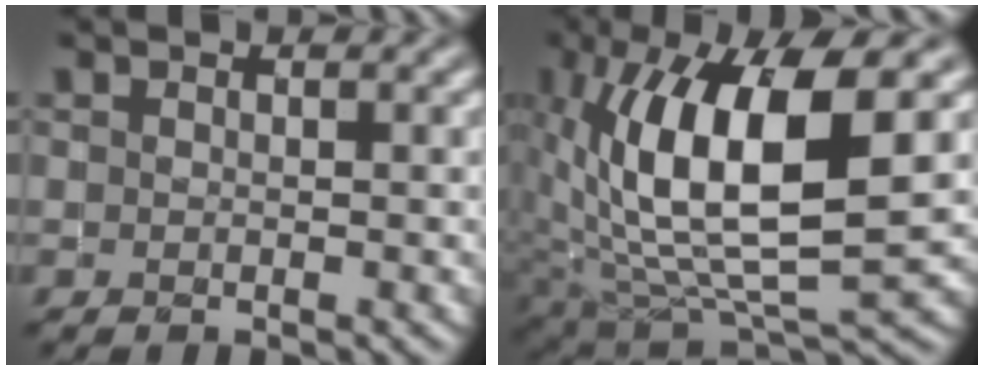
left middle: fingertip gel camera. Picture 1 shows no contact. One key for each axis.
{"total": 12.4, "fx": 2.1, "fy": 5.2, "fz": 11.0, "tx": -0.199, "ty": -0.005, "tz": 0.042}